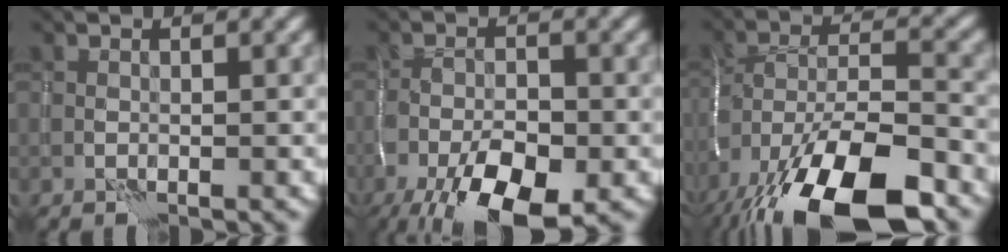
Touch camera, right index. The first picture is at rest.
{"total": 9.3, "force": [-4.9, 3.8, 7.0], "torque": [-0.138, -0.021, -0.083]}
{"total": 15.9, "force": [-10.3, 6.1, 10.5], "torque": [-0.218, -0.034, -0.162]}